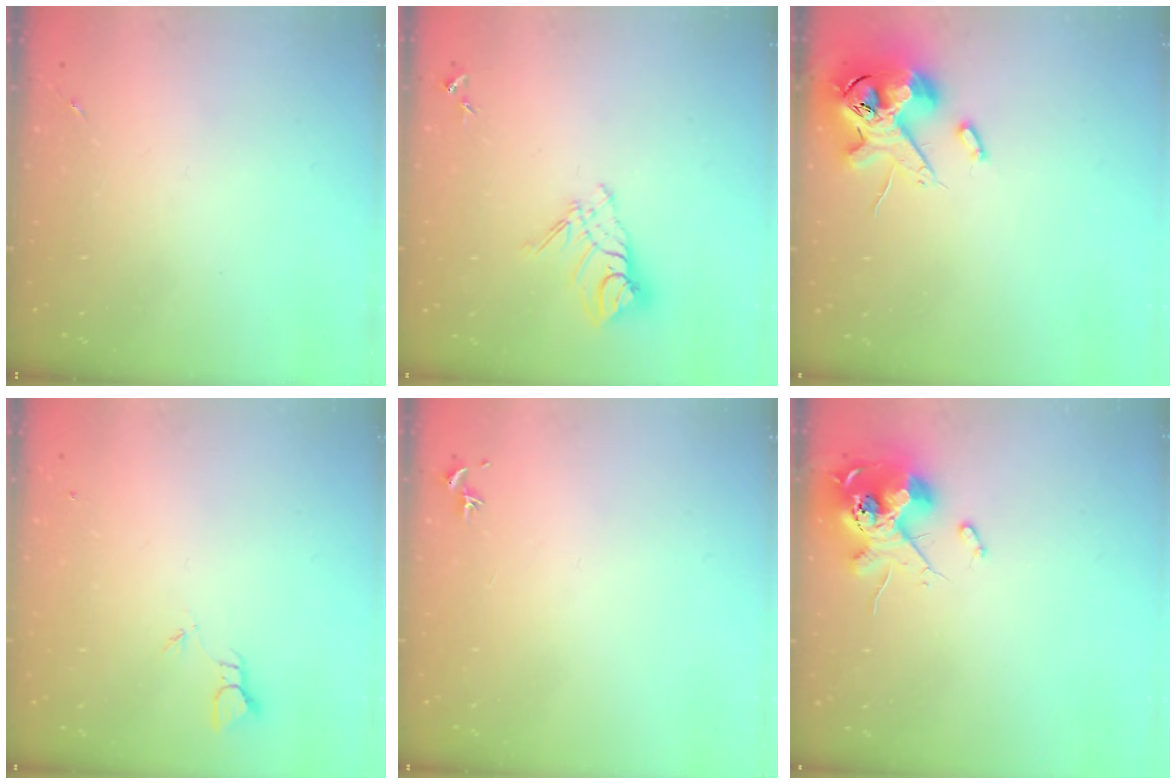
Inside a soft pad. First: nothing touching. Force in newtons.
{"total": 10.9, "press": 10.8, "slide": 0.9}
{"total": 14.5, "press": 14.3, "slide": 2.4}
{"total": 1.9, "press": 1.9, "slide": 0.1}
{"total": 0.8, "press": 0.7, "slide": 0.3}
{"total": 14.0, "press": 13.9, "slide": 1.5}